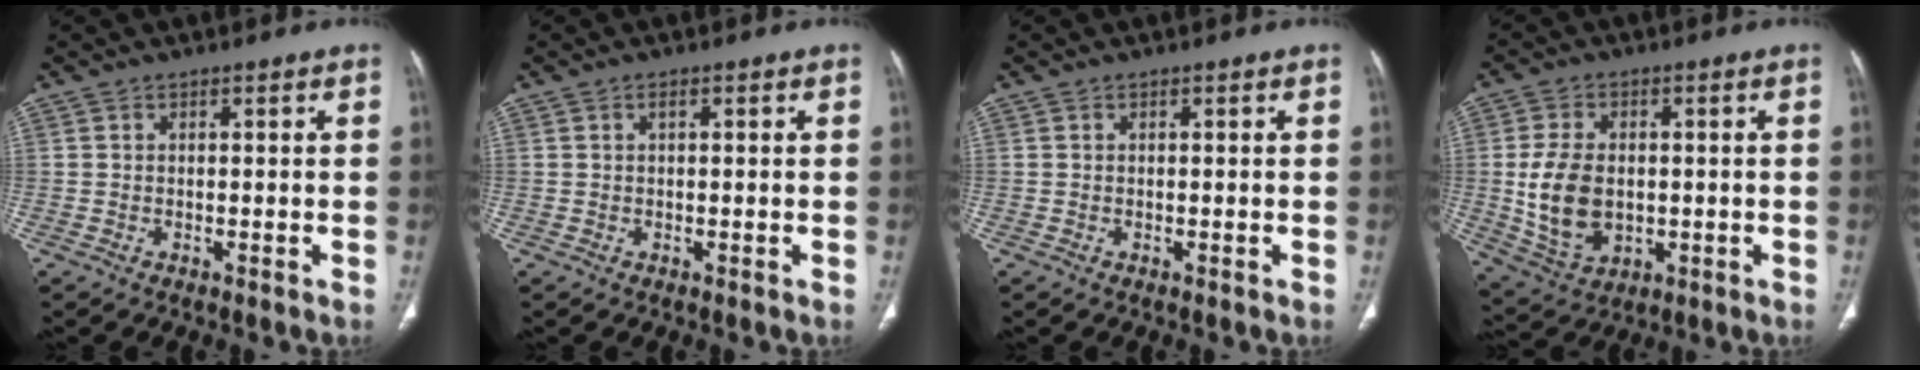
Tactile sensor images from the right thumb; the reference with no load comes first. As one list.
[{"total": 0.8, "force": [0.3, 0.3, 0.7], "torque": [-0.012, 0.002, 0.004]}, {"total": 0.0}, {"total": 11.6, "force": [-0.4, 7.8, 8.5], "torque": [-0.154, -0.003, 0.008]}]